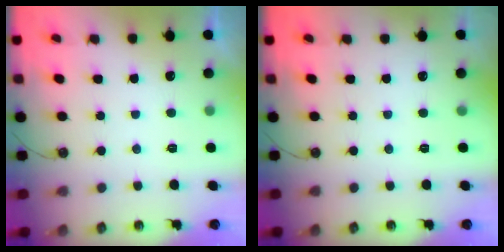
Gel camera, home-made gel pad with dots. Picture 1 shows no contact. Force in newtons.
{"total": 0.0}